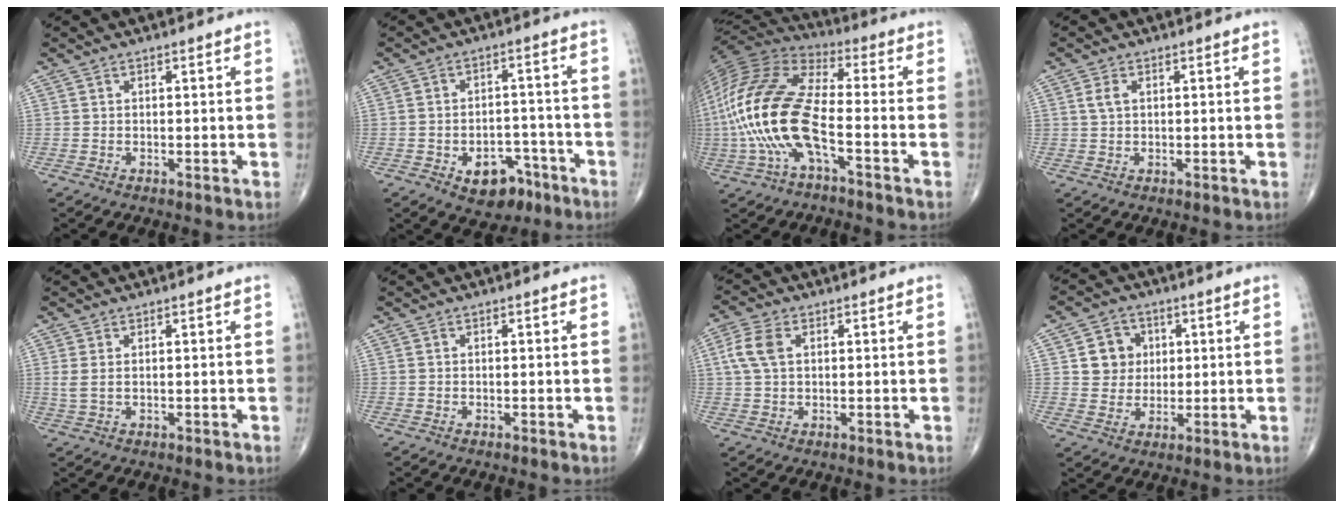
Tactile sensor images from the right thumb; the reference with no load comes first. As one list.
[{"total": 8.7, "force": [-4.6, 5.7, 4.7], "torque": [-0.037, 0.039, -0.058]}, {"total": 20.7, "force": [-4.9, 8.0, 18.5], "torque": [-0.416, 0.030, -0.093]}, {"total": 2.3, "force": [0.7, 1.4, 1.6], "torque": [-0.033, 0.004, 0.015]}, {"total": 2.3, "force": [0.5, 1.0, 1.9], "torque": [-0.052, 0.006, 0.018]}, {"total": 0.0}, {"total": 5.6, "force": [1.4, 3.4, 4.2], "torque": [-0.103, 0.011, 0.027]}, {"total": 7.0, "force": [1.7, 6.4, 2.3], "torque": [-0.004, -0.001, 0.029]}]